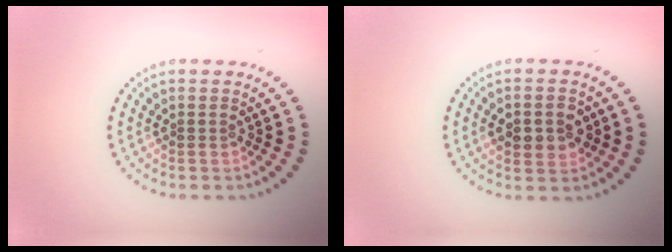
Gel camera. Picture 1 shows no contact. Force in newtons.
{"total": 3.6, "press": 3.6, "slide": 0.2}